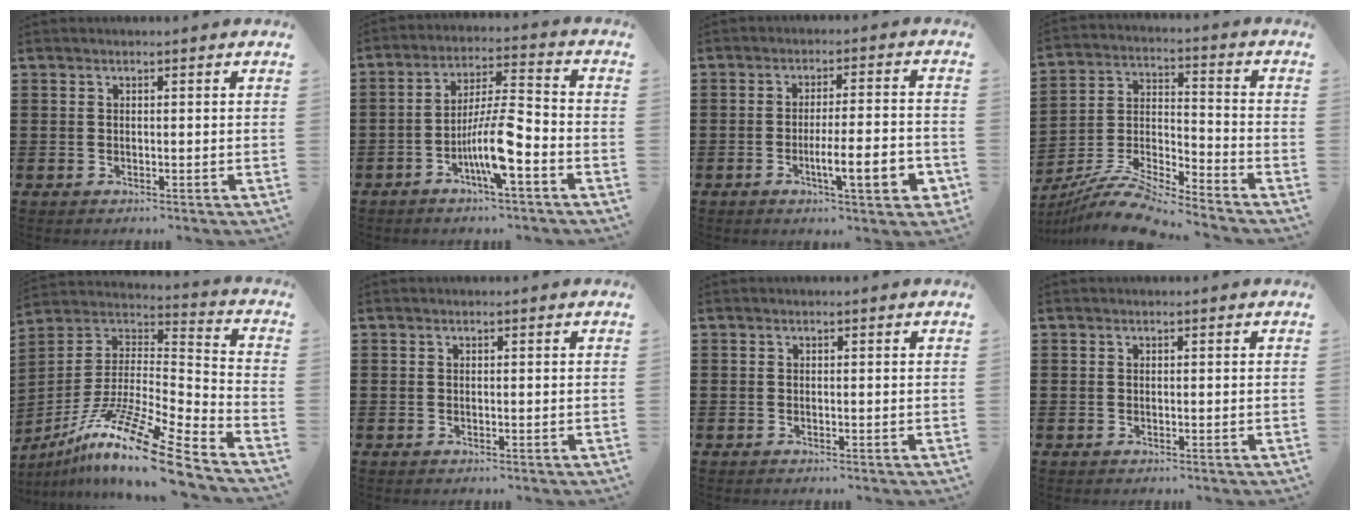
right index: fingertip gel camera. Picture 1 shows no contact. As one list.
[{"total": 9.0, "force": [-4.0, 1.5, 7.9], "torque": [-0.155, -0.003, -0.077]}, {"total": 8.7, "force": [-2.9, 1.8, 8.0], "torque": [-0.119, -0.005, -0.047]}, {"total": 10.4, "force": [-9.7, 0.5, 3.5], "torque": [-0.071, 0.013, -0.195]}, {"total": 16.2, "force": [-12.3, 0.7, 10.6], "torque": [-0.191, 0.028, -0.229]}, {"total": 0.0}, {"total": 0.0}, {"total": 0.0}]